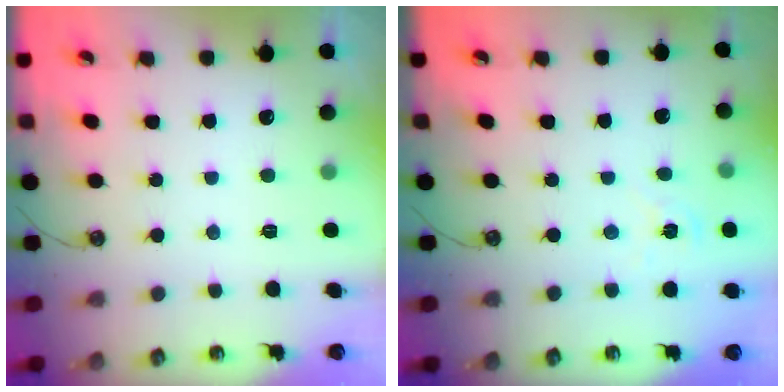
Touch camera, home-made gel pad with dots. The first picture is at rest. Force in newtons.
{"total": 1.6, "press": 1.5, "slide": 0.3}